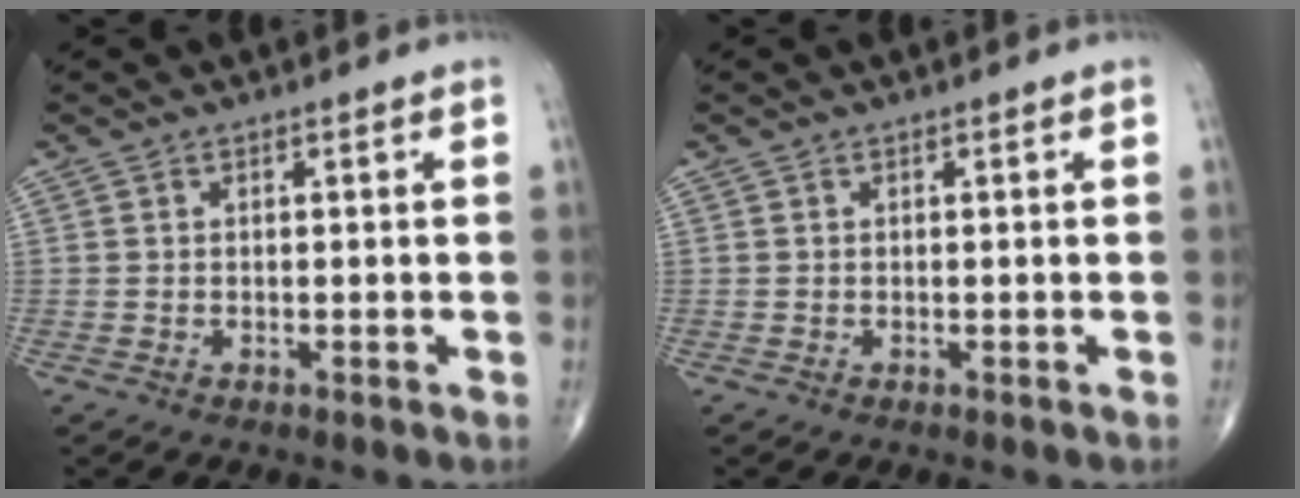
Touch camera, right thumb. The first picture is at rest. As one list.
[{"total": 0.0}]